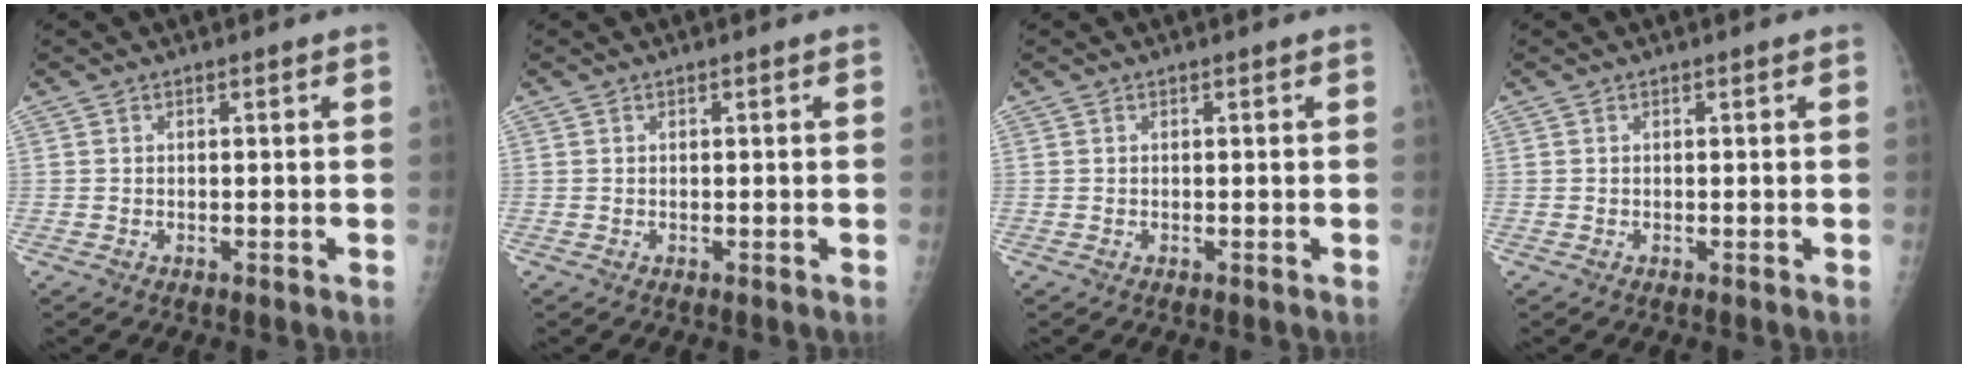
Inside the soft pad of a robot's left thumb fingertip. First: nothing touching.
{"total": 0.0}
{"total": 0.0}
{"total": 0.0}